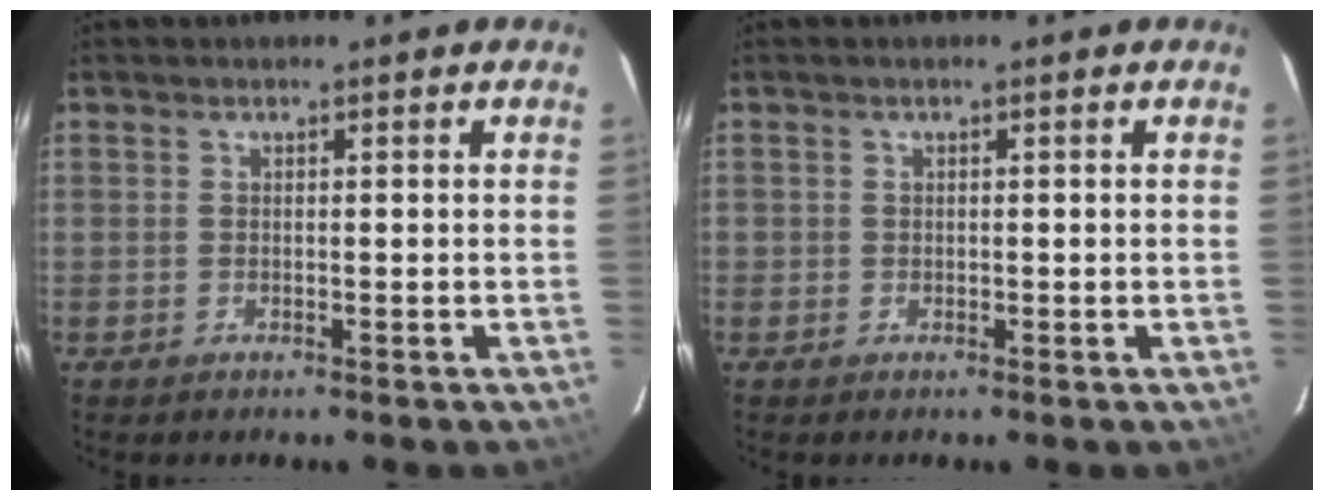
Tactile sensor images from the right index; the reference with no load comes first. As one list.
[{"total": 0.7, "force": [-0.2, 0.7, 0.0], "torque": [0.000, 0.002, -0.003]}]